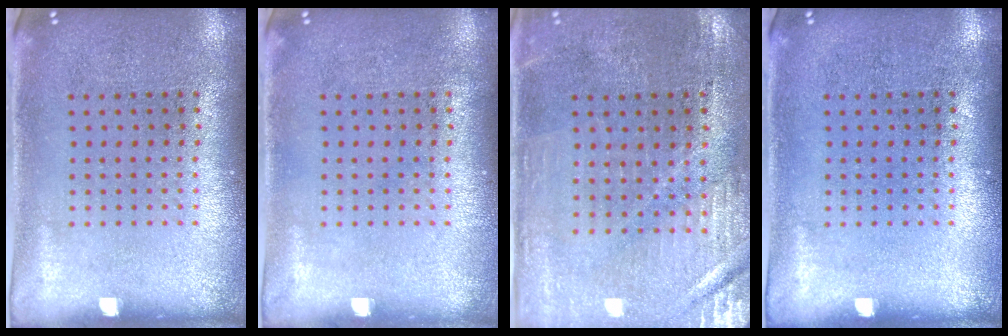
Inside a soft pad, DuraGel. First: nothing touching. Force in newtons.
{"total": 0.0}
{"total": 0.7, "press": 0.6, "slide": 0.2}
{"total": 0.0}